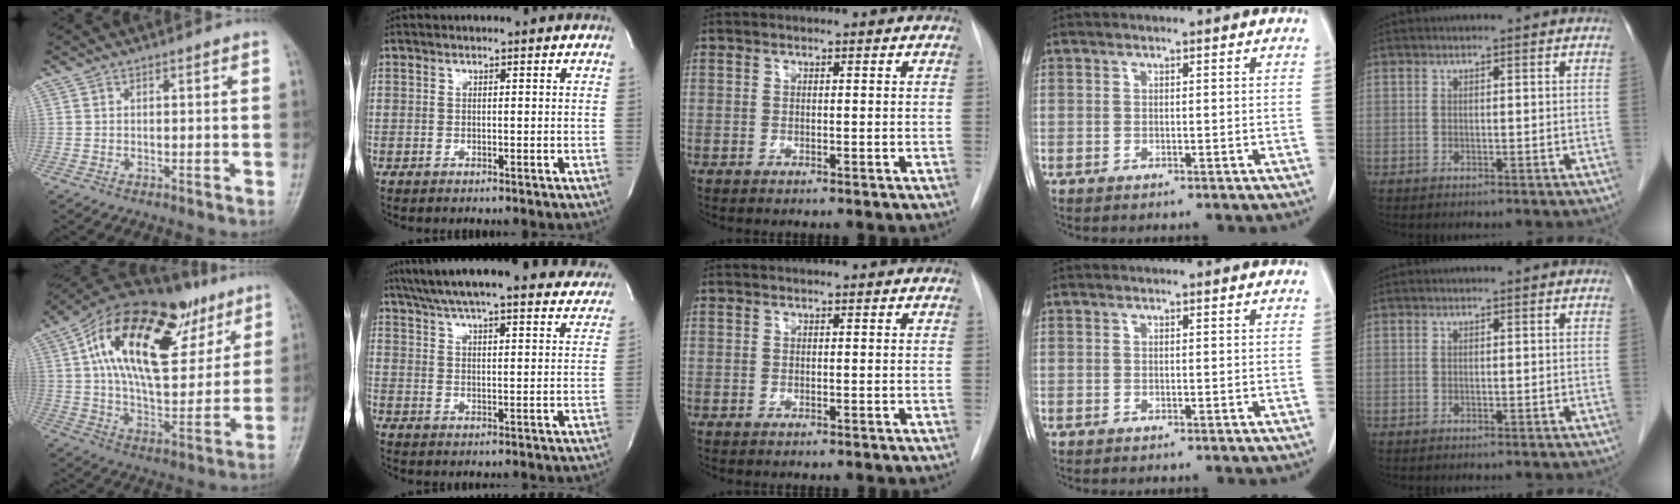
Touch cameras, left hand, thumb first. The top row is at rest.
{"thumb": {"total": 29.4, "force": [12.7, 14.5, 22.2], "torque": [-0.340, -0.001, 0.206]}, "index": {"total": 32.1, "force": [28.5, 5.1, 13.9], "torque": [-0.234, -0.038, 0.353]}}